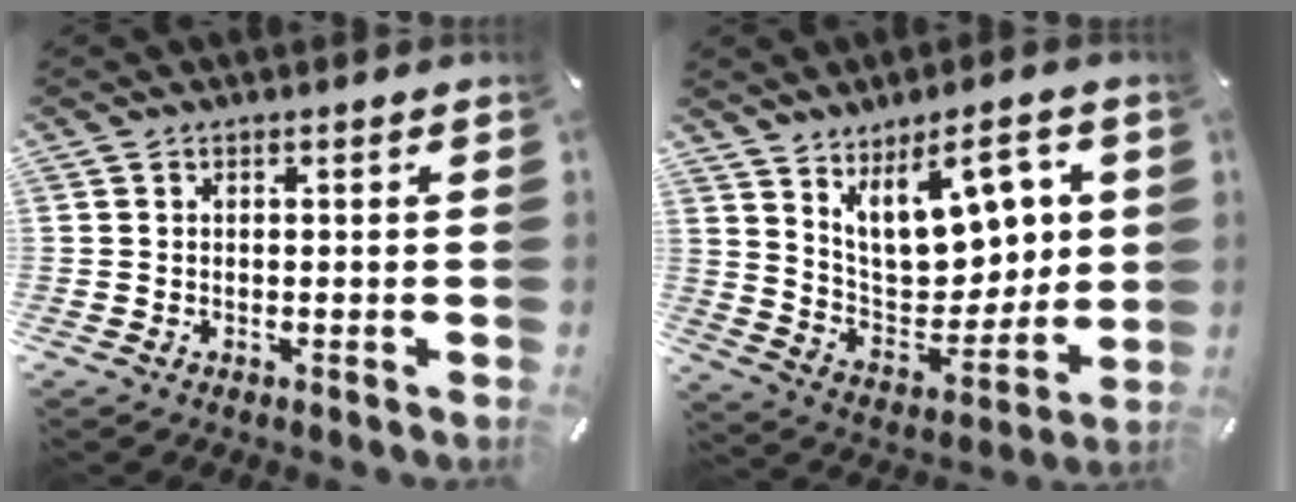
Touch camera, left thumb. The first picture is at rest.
{"total": 15.2, "force": [8.4, 8.6, 9.4], "torque": [-0.141, -0.051, 0.151]}